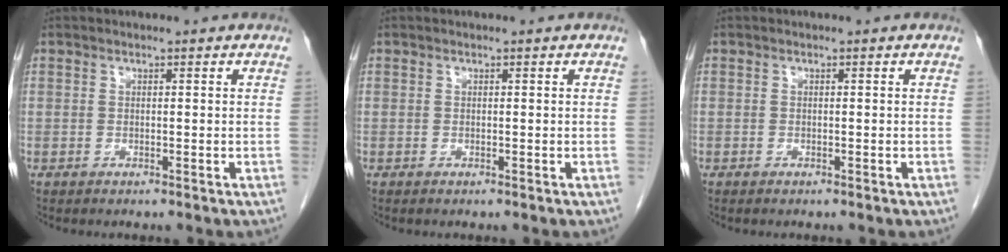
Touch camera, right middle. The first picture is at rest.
{"total": 0.0}
{"total": 0.0}